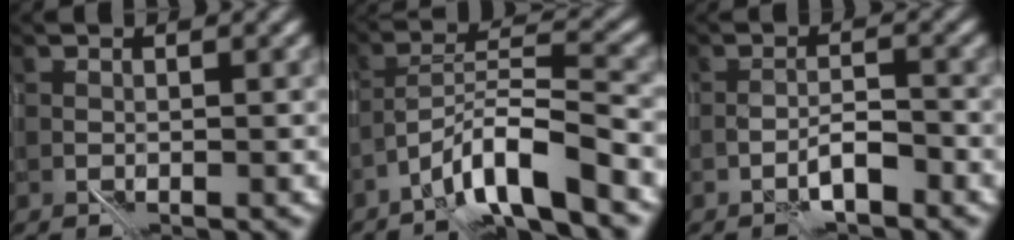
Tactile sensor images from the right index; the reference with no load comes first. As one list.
[{"total": 6.2, "force": [-4.3, 0.5, 4.5], "torque": [-0.076, 0.015, -0.080]}, {"total": 1.8, "force": [-1.4, 0.2, 1.2], "torque": [-0.018, 0.009, -0.027]}]